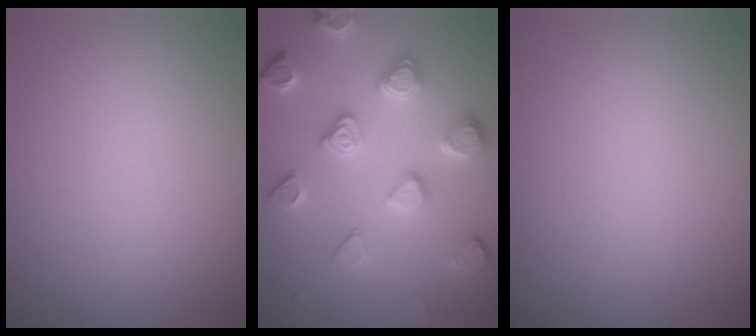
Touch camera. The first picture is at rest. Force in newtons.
{"total": 4.6, "press": 4.4, "slide": 1.3}
{"total": 0.0}